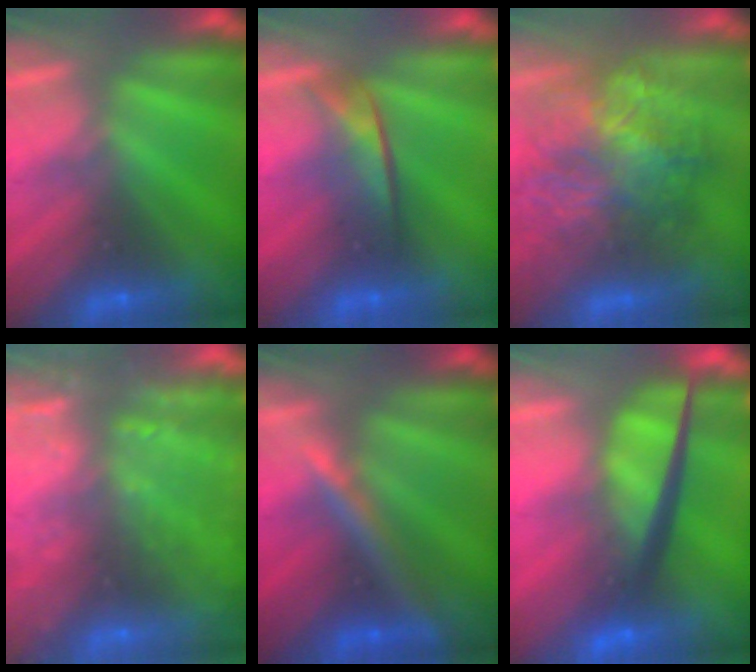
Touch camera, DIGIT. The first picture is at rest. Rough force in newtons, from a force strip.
{"total": 2.1}
{"total": 7.6}
{"total": 5.8}
{"total": 2.4}
{"total": 7.1}